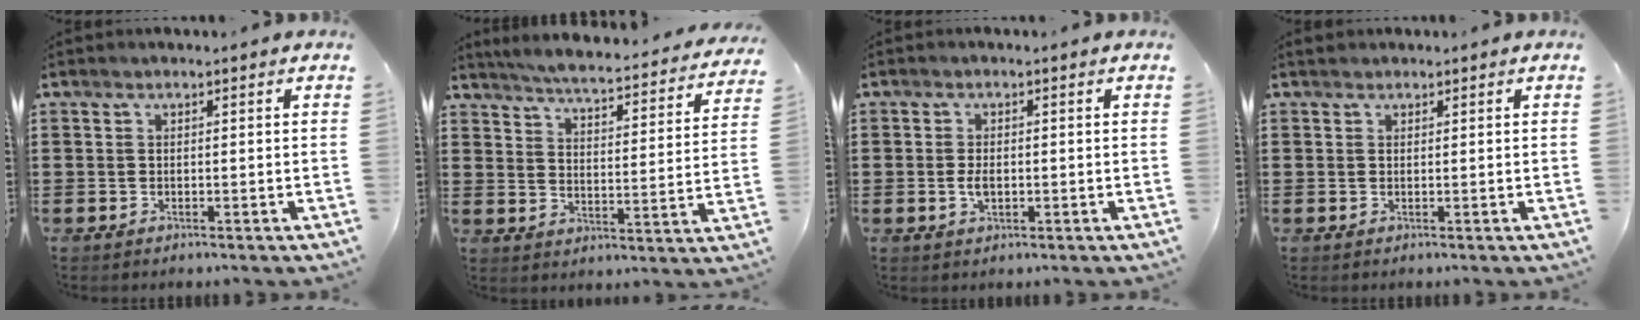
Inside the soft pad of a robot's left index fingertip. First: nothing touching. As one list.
[{"total": 4.4, "force": [4.2, -0.7, 1.1], "torque": [-0.046, -0.040, 0.064]}, {"total": 2.2, "force": [-0.2, 1.2, 1.9], "torque": [-0.045, -0.001, -0.006]}, {"total": 0.8, "force": [0.7, 0.4, 0.1], "torque": [-0.004, 0.004, 0.013]}]